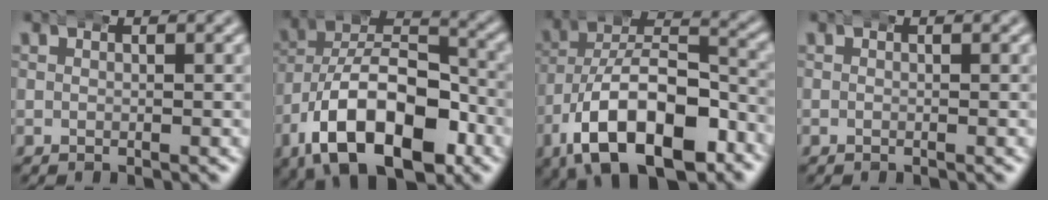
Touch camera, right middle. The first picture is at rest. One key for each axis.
{"total": 14.3, "fx": -4.6, "fy": 9.5, "fz": 9.5, "tx": -0.189, "ty": -0.045, "tz": -0.058}
{"total": 13.2, "fx": -5.7, "fy": 8.0, "fz": 8.8, "tx": -0.174, "ty": -0.046, "tz": -0.070}
{"total": 0.0}